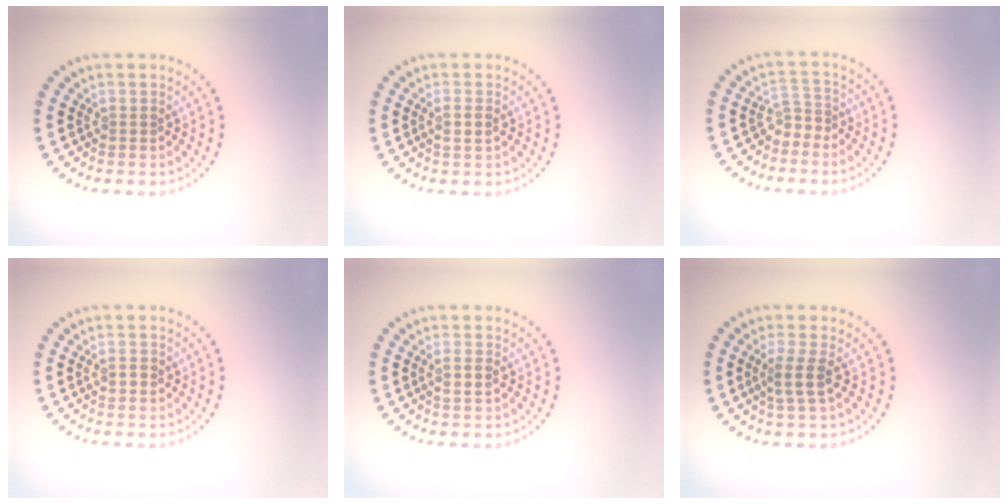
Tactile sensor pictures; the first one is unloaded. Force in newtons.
{"total": 1.2, "press": 1.1, "slide": 0.5}
{"total": 1.7, "press": 1.1, "slide": 1.3}
{"total": 0.9, "press": 0.9, "slide": 0.2}
{"total": 1.2, "press": 1.1, "slide": 0.5}
{"total": 2.2, "press": 1.7, "slide": 1.4}